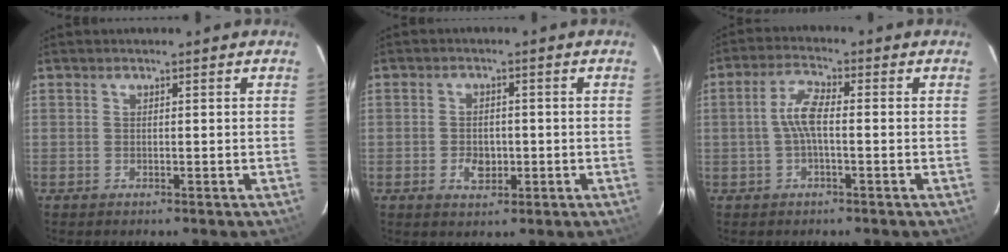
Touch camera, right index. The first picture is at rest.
{"total": 4.2, "force": [-1.2, 3.0, 2.8], "torque": [-0.051, 0.002, -0.015]}
{"total": 5.0, "force": [-0.6, 1.4, 4.8], "torque": [-0.104, 0.014, -0.013]}